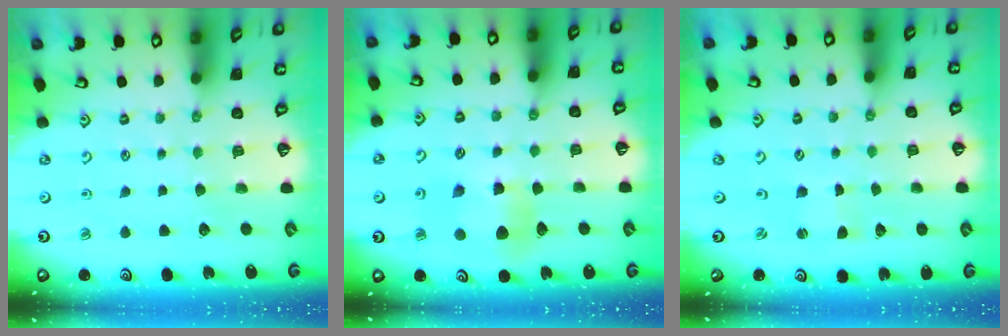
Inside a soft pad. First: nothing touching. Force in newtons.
{"total": 8.1, "press": 8.1, "slide": 0.6}
{"total": 0.0}